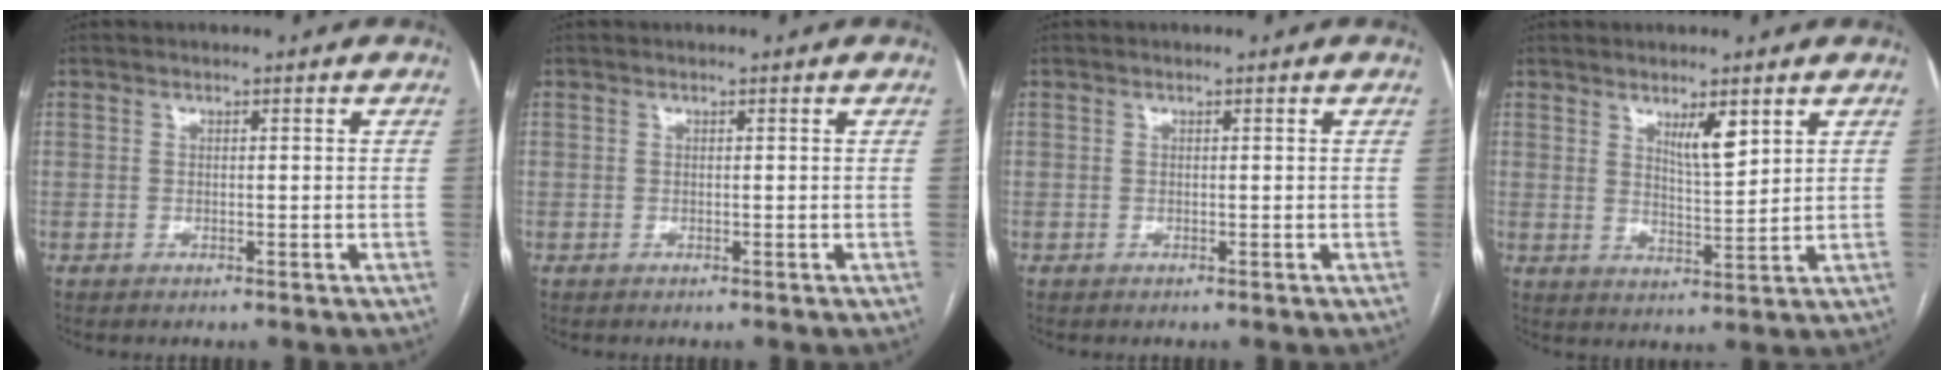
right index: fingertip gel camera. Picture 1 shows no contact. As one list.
[{"total": 0.0}, {"total": 0.0}, {"total": 4.7, "force": [2.8, 0.9, 3.7], "torque": [-0.066, -0.008, 0.053]}]